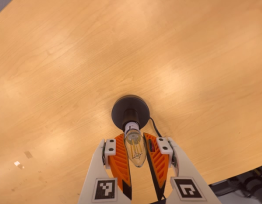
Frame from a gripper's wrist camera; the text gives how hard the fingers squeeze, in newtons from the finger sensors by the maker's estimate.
{"total": 16.3, "left": 16.7, "right": 15.9}